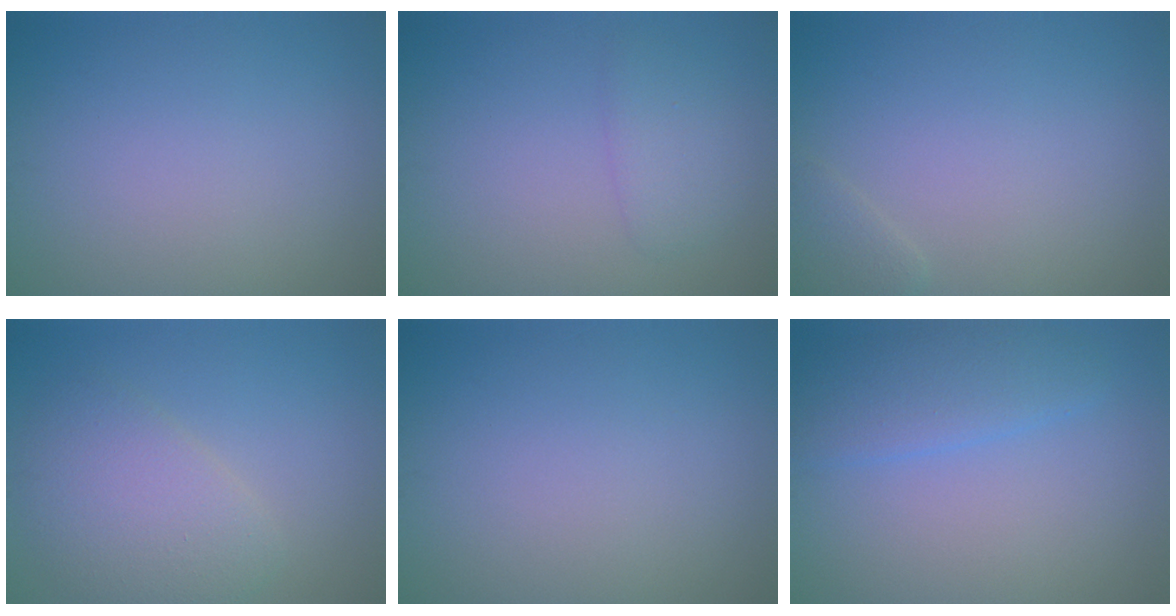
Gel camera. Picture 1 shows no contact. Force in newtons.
{"total": 1.9, "press": 1.9, "slide": 0.1}
{"total": 1.3, "press": 1.3, "slide": 0.2}
{"total": 4.2, "press": 4.2, "slide": 0.2}
{"total": 0.0}
{"total": 3.4, "press": 3.4, "slide": 0.1}